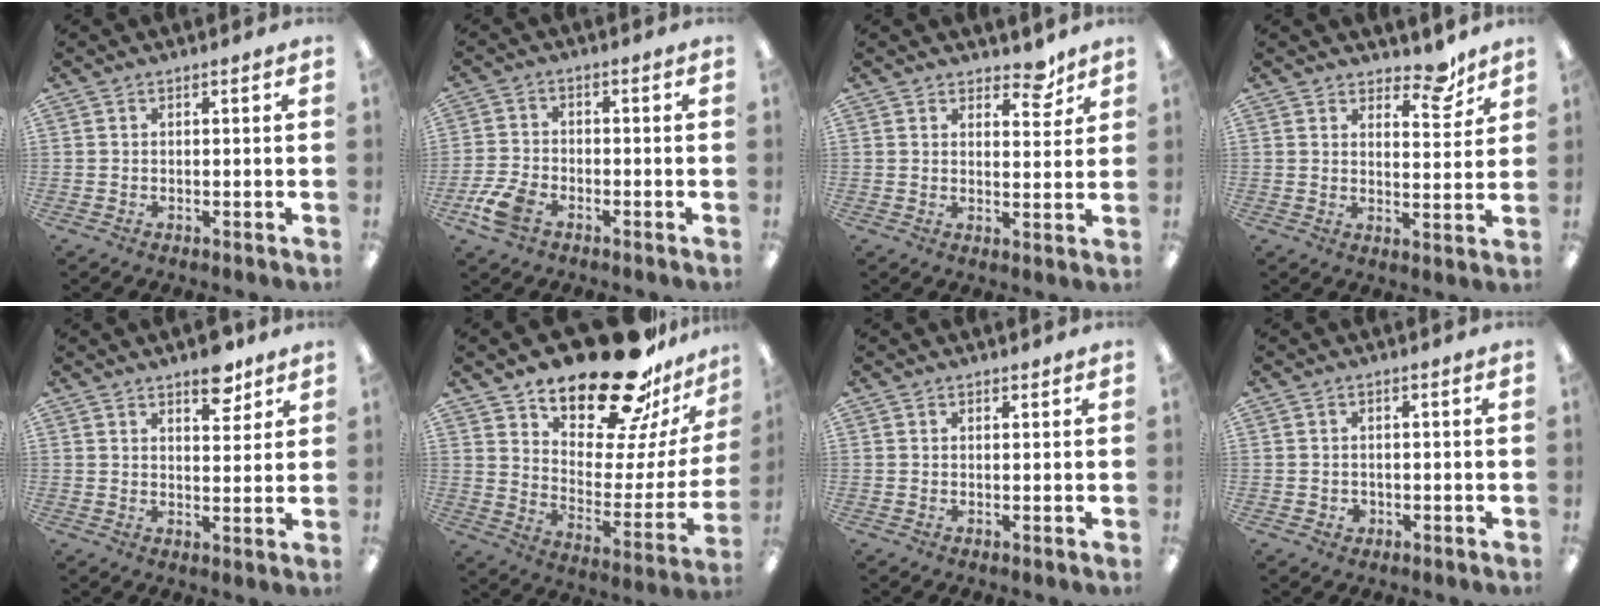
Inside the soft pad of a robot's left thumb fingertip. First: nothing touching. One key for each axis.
{"total": 6.7, "fx": -3.8, "fy": 4.1, "fz": 3.8, "tx": -0.086, "ty": 0.014, "tz": -0.071}
{"total": 6.1, "fx": 4.9, "fy": 2.8, "fz": 2.5, "tx": -0.020, "ty": -0.029, "tz": 0.082}
{"total": 7.7, "fx": 6.2, "fy": 3.2, "fz": 3.3, "tx": -0.026, "ty": -0.042, "tz": 0.104}
{"total": 7.0, "fx": 5.3, "fy": 3.3, "fz": 3.2, "tx": -0.019, "ty": -0.033, "tz": 0.087}
{"total": 24.0, "fx": 19.3, "fy": 8.3, "fz": 11.6, "tx": -0.172, "ty": -0.135, "tz": 0.330}
{"total": 0.9, "fx": 0.7, "fy": 0.5, "fz": 0.1, "tx": -0.002, "ty": 0.002, "tz": 0.013}
{"total": 1.7, "fx": -0.2, "fy": 1.6, "fz": 0.4, "tx": -0.009, "ty": 0.003, "tz": -0.007}